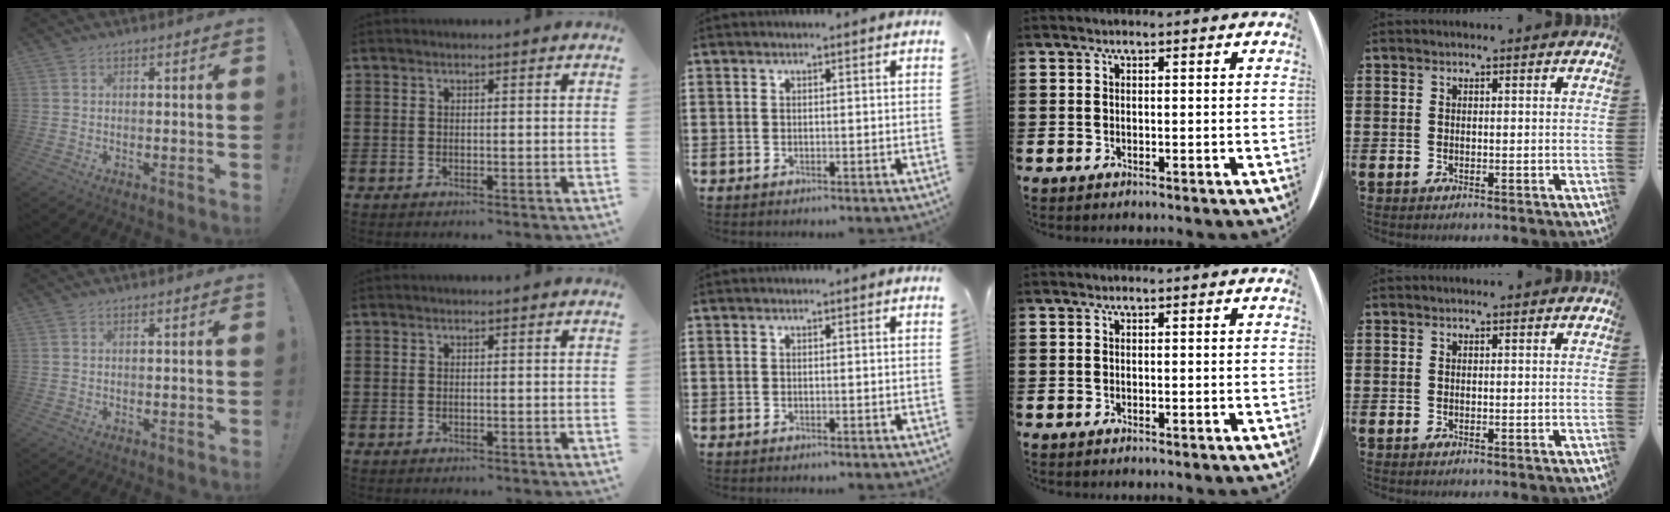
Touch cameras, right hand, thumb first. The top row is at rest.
{}